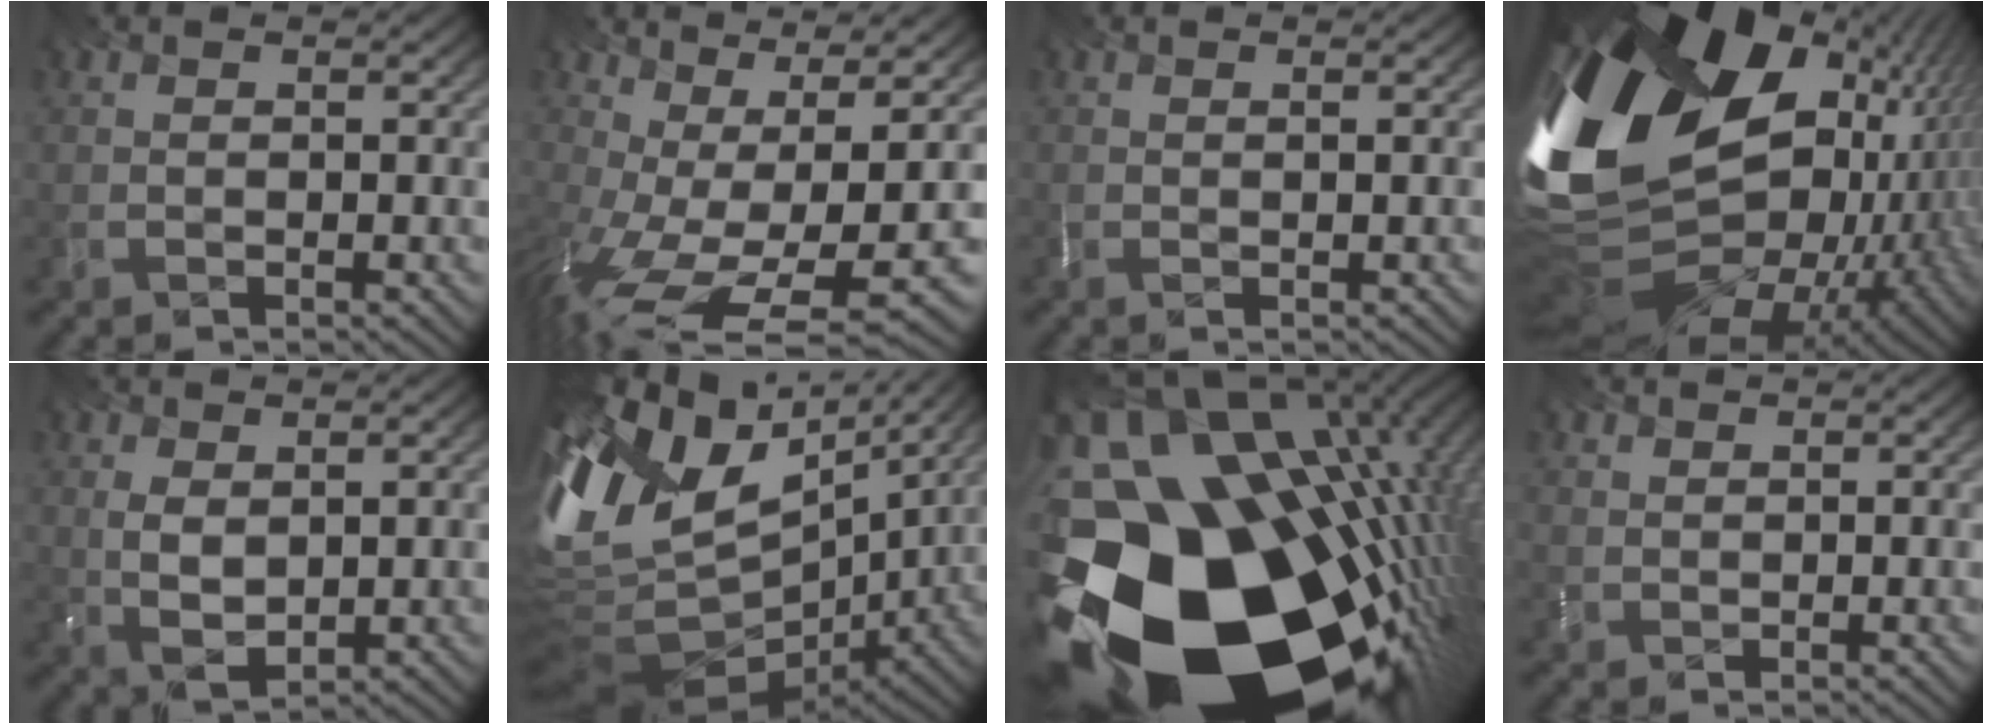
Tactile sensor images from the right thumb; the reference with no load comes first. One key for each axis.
{"total": 13.6, "fx": -4.3, "fy": 4.6, "fz": 12.0, "tx": -0.252, "ty": -0.038, "tz": -0.015}
{"total": 0.9, "fx": 0.1, "fy": -0.2, "fz": 0.9, "tx": -0.020, "ty": 0.004, "tz": 0.002}
{"total": 19.4, "fx": -0.6, "fy": 13.4, "fz": 14.0, "tx": -0.293, "ty": -0.065, "tz": 0.028}
{"total": 2.1, "fx": -0.4, "fy": 1.0, "fz": 1.8, "tx": -0.077, "ty": -0.010, "tz": 0.020}
{"total": 13.6, "fx": 2.2, "fy": 8.8, "fz": 10.1, "tx": -0.263, "ty": -0.016, "tz": 0.062}
{"total": 21.9, "fx": -9.2, "fy": 14.0, "fz": 14.1, "tx": -0.246, "ty": -0.058, "tz": -0.113}
{"total": 0.9, "fx": -0.1, "fy": 0.0, "fz": -0.9, "tx": -0.007, "ty": -0.008, "tz": 0.023}